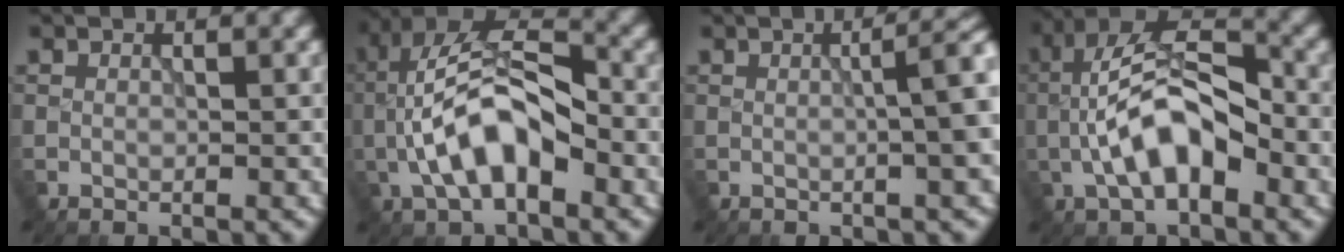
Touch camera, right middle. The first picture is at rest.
{"total": 8.4, "force": [-2.4, 3.9, 7.1], "torque": [-0.141, 0.022, -0.049]}
{"total": 6.1, "force": [0.4, 2.0, 5.8], "torque": [-0.041, 0.017, 0.003]}
{"total": 8.0, "force": [-2.2, 3.7, 6.8], "torque": [-0.133, 0.021, -0.045]}